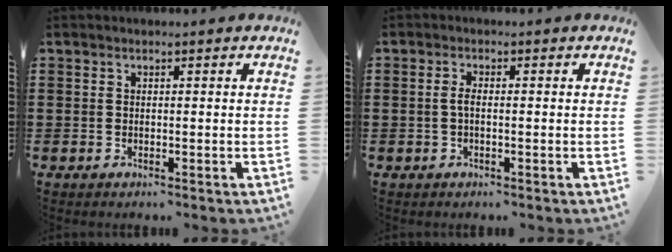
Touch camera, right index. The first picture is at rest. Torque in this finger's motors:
{"motor_torque": [1.10, 1.03, 0.18, 0.05]}